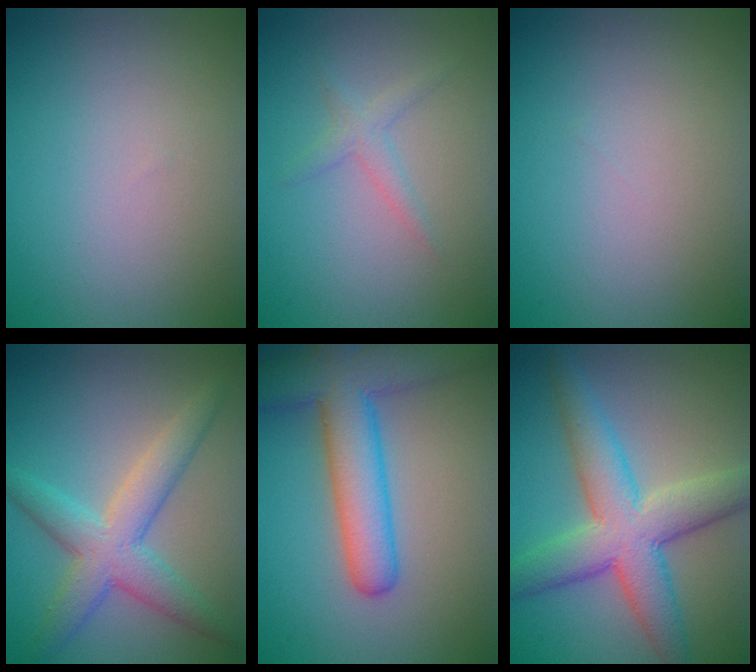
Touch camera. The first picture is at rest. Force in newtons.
{"total": 1.4, "press": 1.4, "slide": 0.1}
{"total": 0.0}
{"total": 5.4, "press": 5.4, "slide": 0.1}
{"total": 8.4, "press": 8.4, "slide": 0.3}
{"total": 7.6, "press": 7.6, "slide": 0.1}